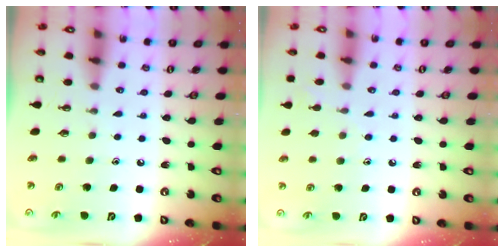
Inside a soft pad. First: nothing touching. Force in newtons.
{"total": 7.8, "press": 7.8, "slide": 0.6}